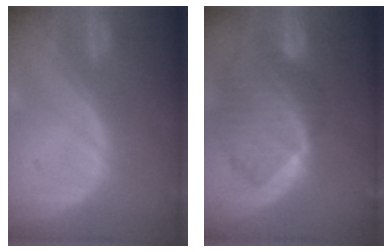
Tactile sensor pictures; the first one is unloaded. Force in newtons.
{"total": 10.3, "press": 9.0, "slide": 5.1}